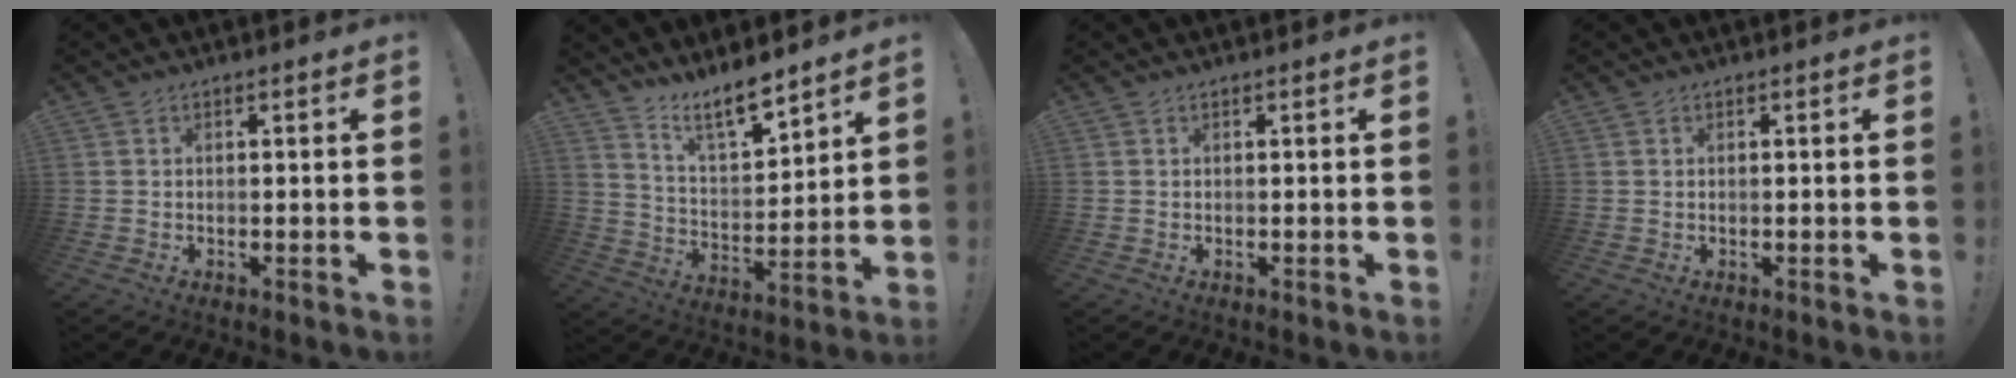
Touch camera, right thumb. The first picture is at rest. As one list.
[{"total": 10.3, "force": [8.9, 2.1, 4.7], "torque": [-0.080, -0.073, 0.159]}, {"total": 0.0}, {"total": 0.0}]